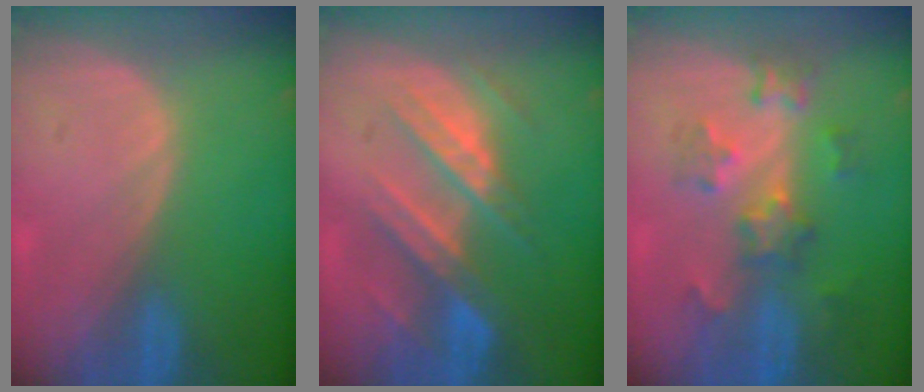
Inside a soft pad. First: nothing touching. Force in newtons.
{"total": 9.0, "press": 7.9, "slide": 4.2}
{"total": 6.5, "press": 6.3, "slide": 1.8}